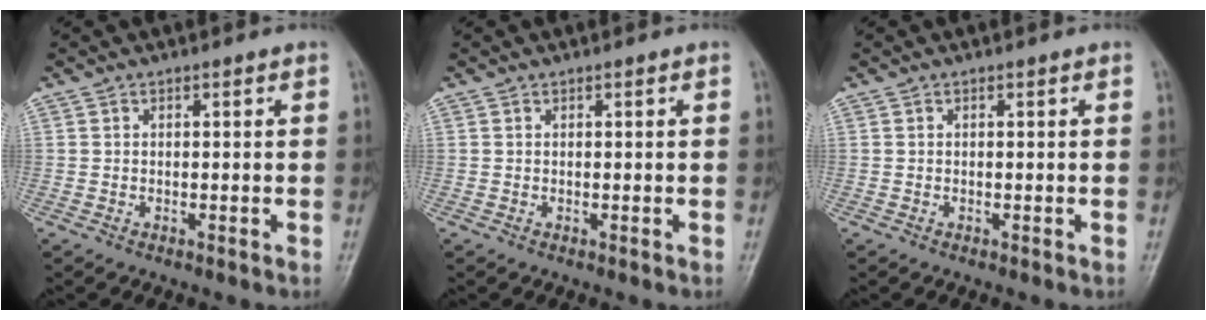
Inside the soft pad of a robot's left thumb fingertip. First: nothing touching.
{"total": 0.0}
{"total": 0.0}